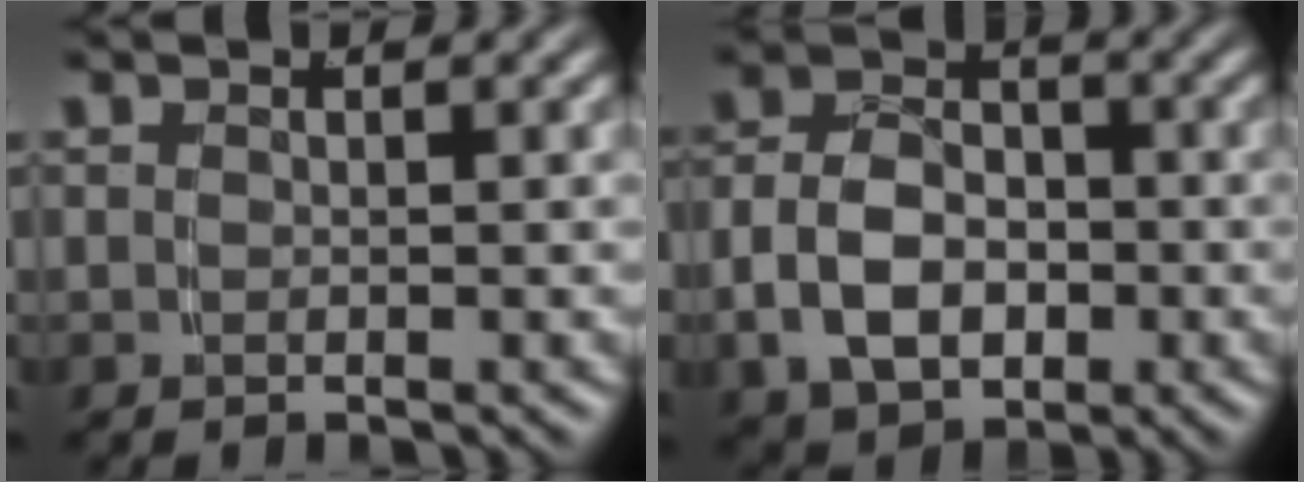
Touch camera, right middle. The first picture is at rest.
{"total": 7.3, "force": [-1.4, 5.6, 4.5], "torque": [-0.082, -0.010, -0.021]}